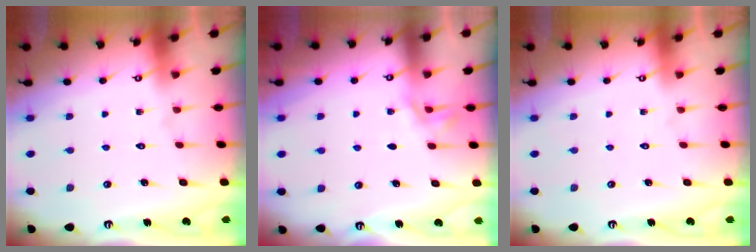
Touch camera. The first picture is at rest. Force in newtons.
{"total": 3.5, "press": 2.7, "slide": 2.2}
{"total": 0.0}